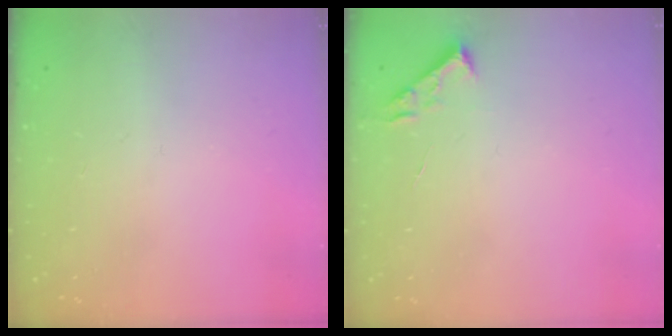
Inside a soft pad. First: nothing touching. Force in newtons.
{"total": 2.7, "press": 2.7, "slide": 0.4}